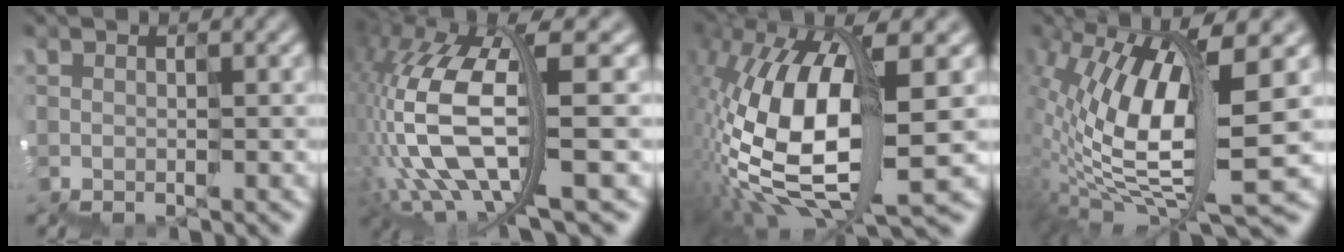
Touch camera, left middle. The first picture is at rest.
{"total": 10.7, "force": [-0.9, 4.2, 9.8], "torque": [-0.233, 0.001, -0.019]}
{"total": 12.8, "force": [0.0, 5.4, 11.7], "torque": [-0.250, 0.014, 0.002]}
{"total": 11.1, "force": [2.8, 3.4, 10.2], "torque": [-0.207, 0.002, 0.056]}